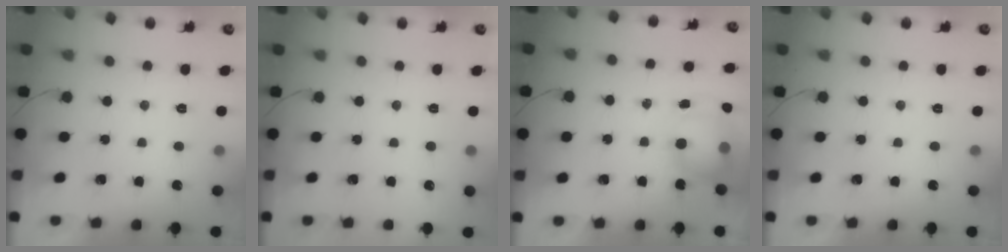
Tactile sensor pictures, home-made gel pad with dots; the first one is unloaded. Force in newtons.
{"total": 0.0}
{"total": 7.2, "press": 7.1, "slide": 1.1}
{"total": 0.0}